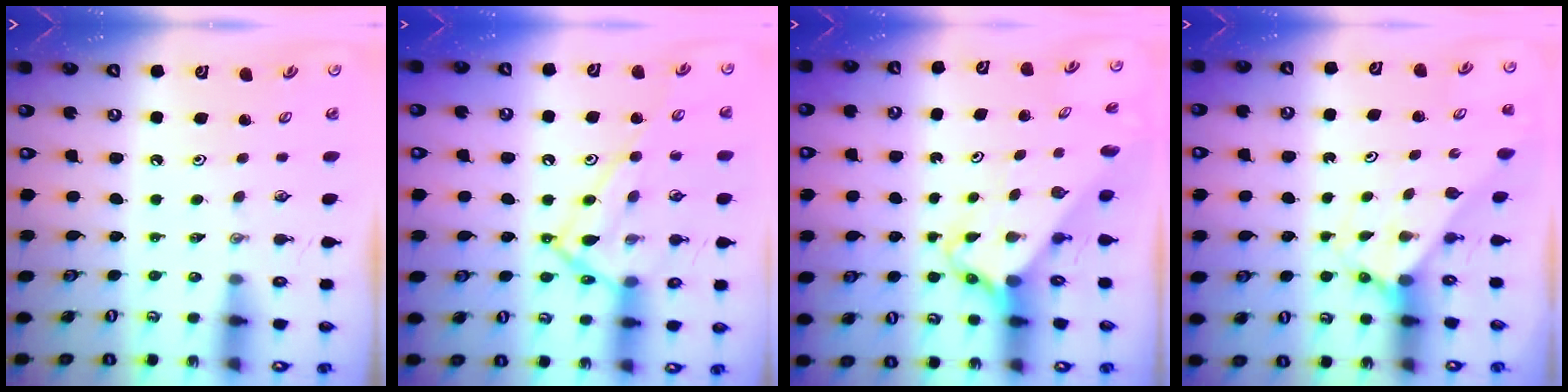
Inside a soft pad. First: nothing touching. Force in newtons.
{"total": 15.9, "press": 15.9, "slide": 1.1}
{"total": 2.5, "press": 2.5, "slide": 0.2}
{"total": 2.6, "press": 2.6, "slide": 0.3}